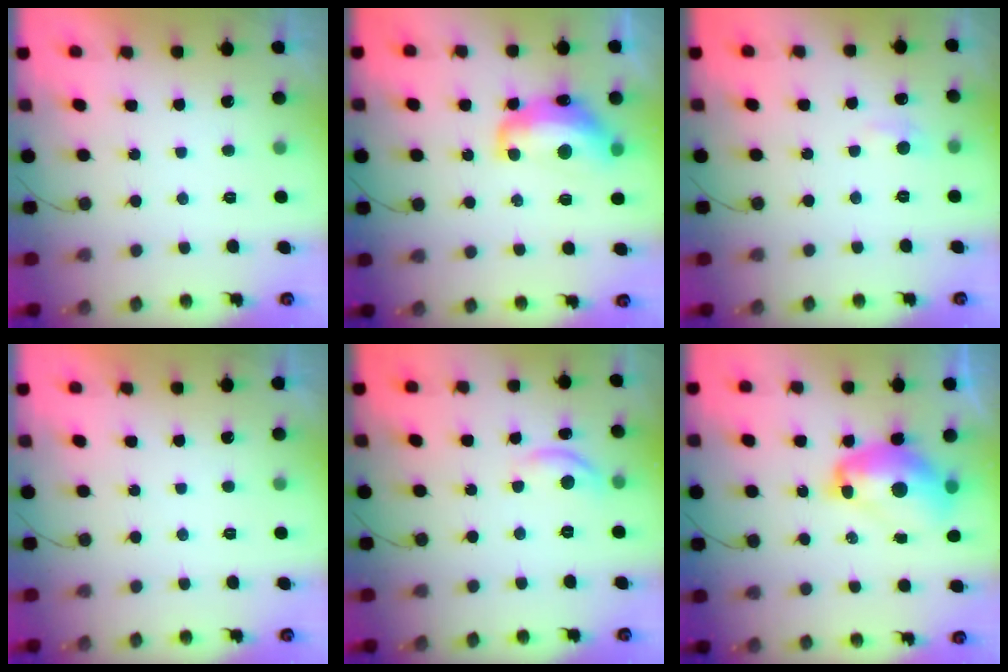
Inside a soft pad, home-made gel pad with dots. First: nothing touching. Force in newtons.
{"total": 13.4, "press": 13.4, "slide": 1.0}
{"total": 5.1, "press": 5.0, "slide": 0.7}
{"total": 0.0}
{"total": 7.7, "press": 7.7, "slide": 0.5}
{"total": 13.2, "press": 13.2, "slide": 1.2}